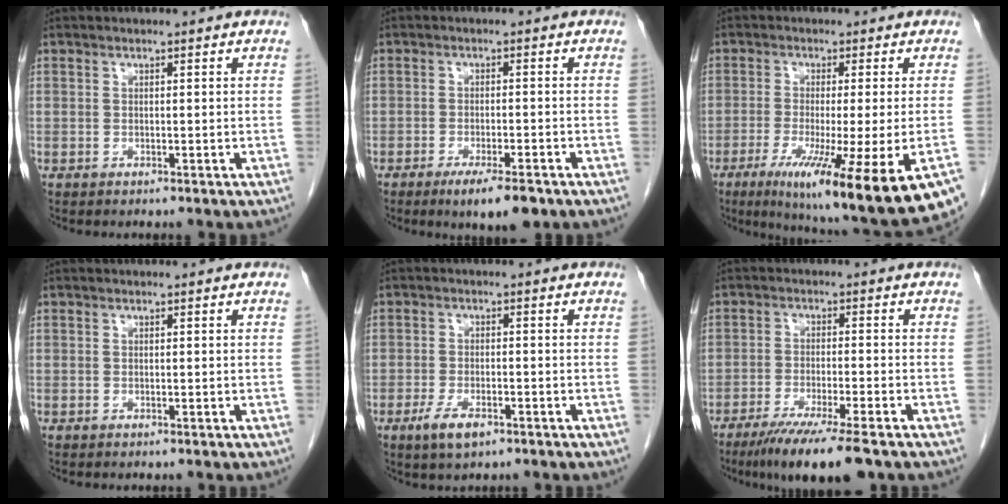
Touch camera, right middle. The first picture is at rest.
{"total": 6.4, "force": [-4.2, 1.1, 4.7], "torque": [-0.070, -0.012, -0.060]}
{"total": 18.4, "force": [-9.9, 0.4, 15.5], "torque": [-0.182, -0.052, -0.154]}
{"total": 0.0}
{"total": 4.3, "force": [-2.5, 1.6, 3.1], "torque": [-0.065, -0.004, -0.040]}
{"total": 10.4, "force": [-7.6, 0.2, 7.2], "torque": [-0.111, -0.026, -0.120]}